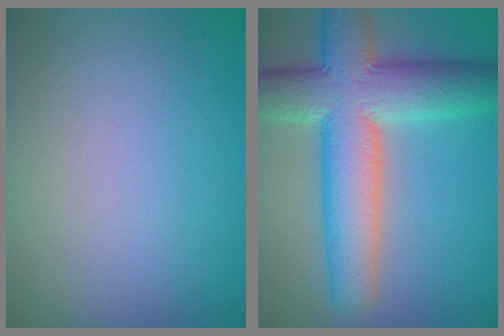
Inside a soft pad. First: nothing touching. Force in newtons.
{"total": 10.9, "press": 10.9, "slide": 0.8}